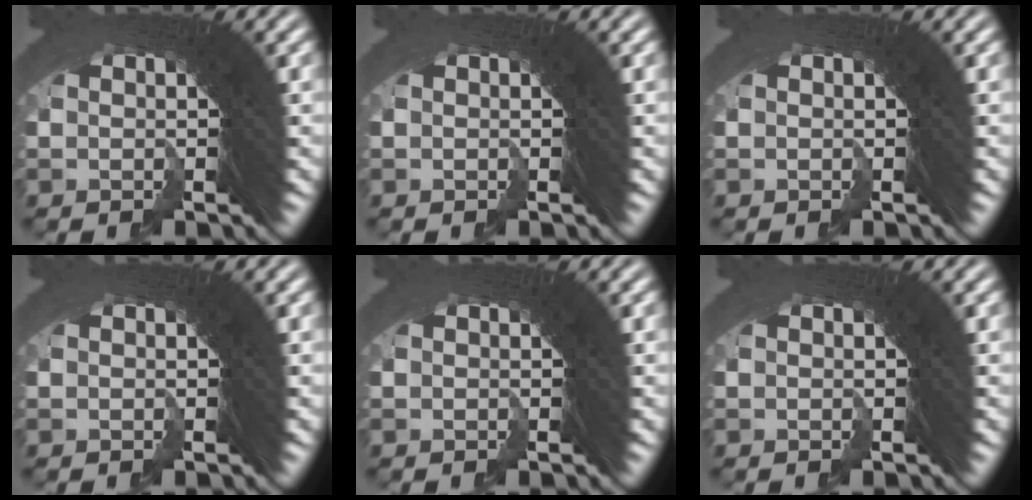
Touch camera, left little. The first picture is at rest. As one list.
[{"total": 0.0}, {"total": 0.0}, {"total": 0.0}, {"total": 0.0}, {"total": 0.0}]